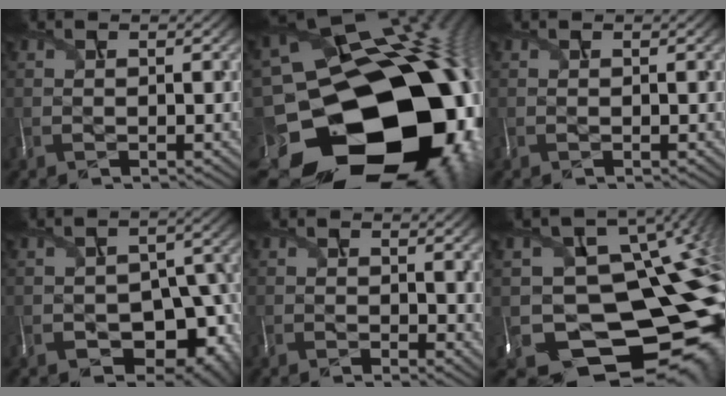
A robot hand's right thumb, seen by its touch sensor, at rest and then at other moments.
{"total": 21.5, "force": [-8.0, 17.4, 9.8], "torque": [-0.197, -0.093, -0.082]}
{"total": 0.0}
{"total": 9.5, "force": [-5.2, 5.7, 5.5], "torque": [-0.088, -0.025, -0.058]}
{"total": 2.6, "force": [0.5, 1.0, 2.4], "torque": [-0.025, 0.002, 0.012]}
{"total": 14.6, "force": [-3.6, 11.3, 8.6], "torque": [-0.127, -0.042, -0.002]}